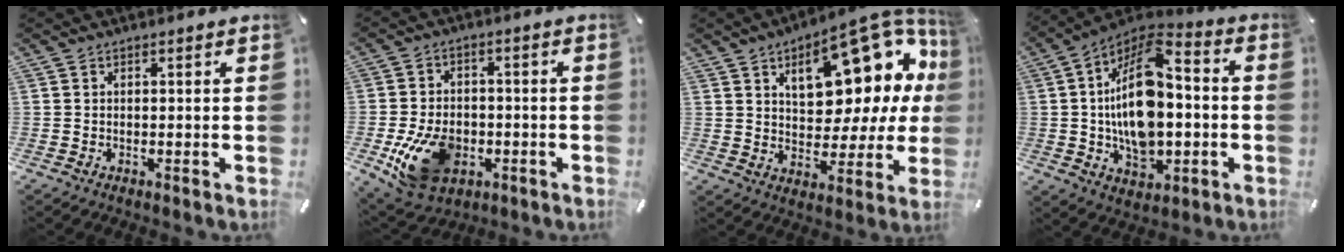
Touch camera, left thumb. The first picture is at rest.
{"total": 14.1, "force": [-4.2, 10.0, 9.0], "torque": [-0.189, 0.012, -0.069]}
{"total": 19.6, "force": [9.3, 10.3, 13.9], "torque": [-0.181, -0.061, 0.153]}
{"total": 19.2, "force": [-0.5, 11.7, 15.2], "torque": [-0.287, 0.004, -0.009]}